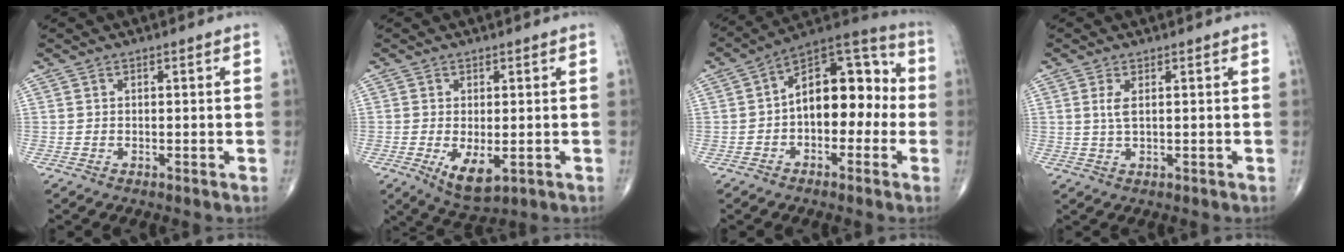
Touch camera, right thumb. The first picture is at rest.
{"total": 6.2, "force": [-1.5, 2.8, 5.3], "torque": [-0.089, -0.016, -0.014]}
{"total": 15.1, "force": [-0.9, 9.1, 12.0], "torque": [-0.143, 0.049, -0.031]}
{"total": 2.5, "force": [0.6, 0.8, 2.2], "torque": [-0.054, 0.000, 0.017]}